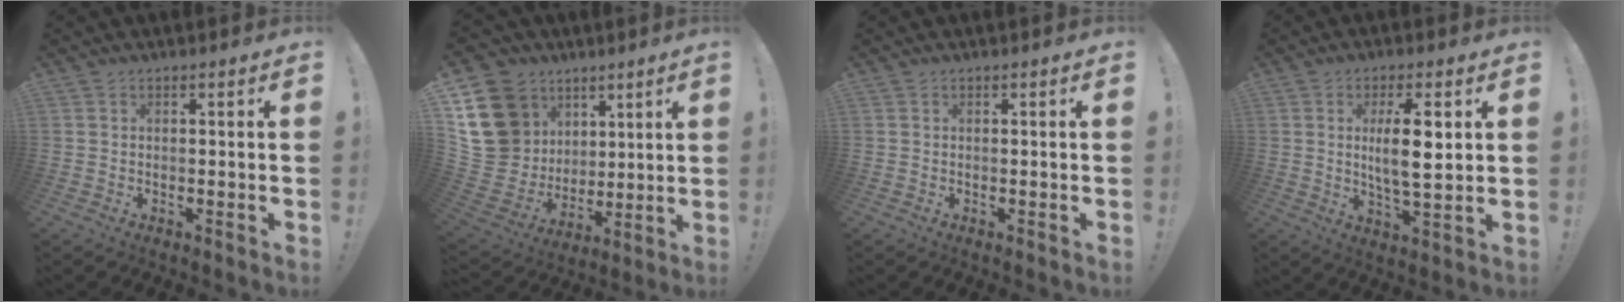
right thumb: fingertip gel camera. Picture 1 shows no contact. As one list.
[{"total": 21.2, "force": [7.5, 17.6, 9.2], "torque": [-0.175, -0.035, 0.177]}, {"total": 0.0}, {"total": 10.2, "force": [1.9, 2.7, 9.6], "torque": [-0.177, -0.005, 0.025]}]